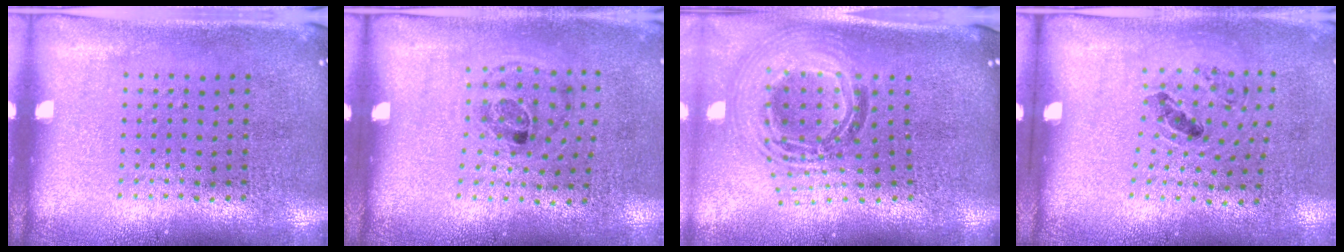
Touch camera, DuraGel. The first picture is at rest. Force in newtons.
{"total": 1.1, "press": 0.7, "slide": 0.9}
{"total": 1.8, "press": 1.5, "slide": 1.0}
{"total": 1.1, "press": 0.7, "slide": 0.9}